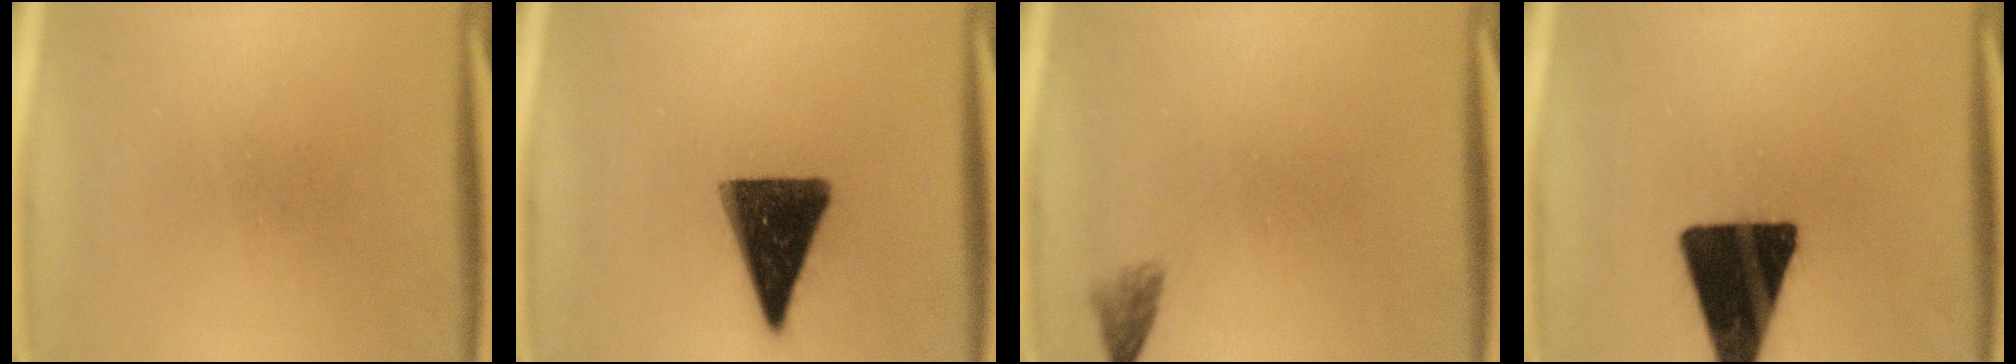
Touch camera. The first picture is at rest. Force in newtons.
{"total": 14.7}
{"total": 1.5}
{"total": 19.4}